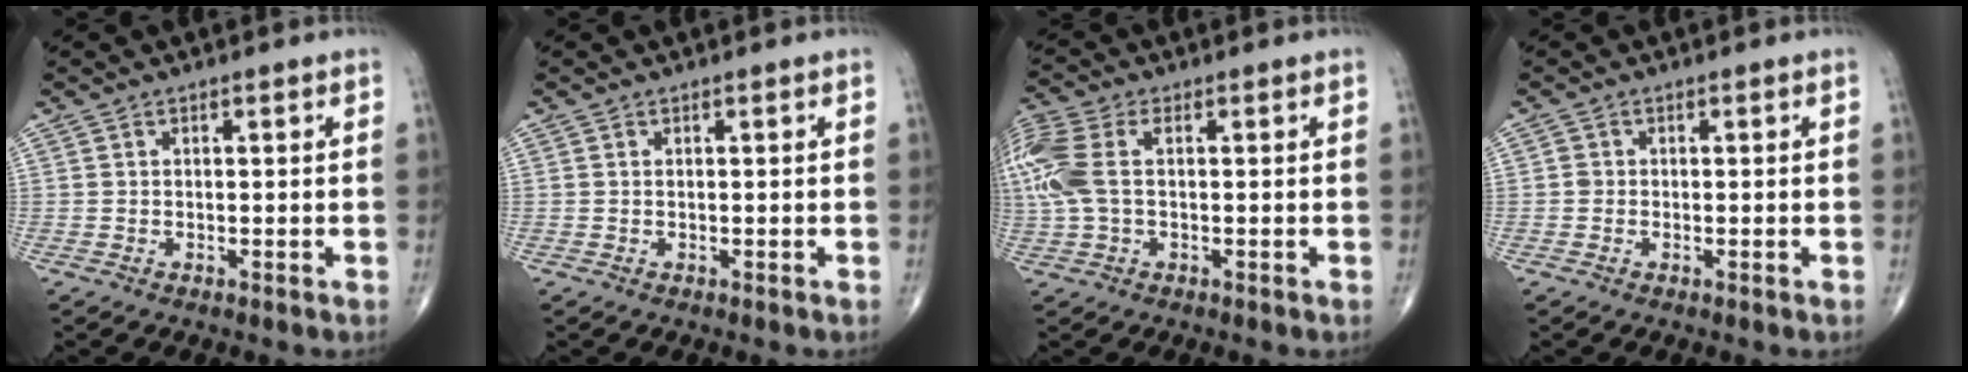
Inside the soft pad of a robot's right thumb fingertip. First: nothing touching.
{"total": 0.0}
{"total": 11.3, "force": [1.6, 6.6, 9.0], "torque": [-0.258, 0.021, 0.032]}
{"total": 0.9, "force": [-0.1, 0.9, 0.3], "torque": [0.000, 0.002, -0.003]}